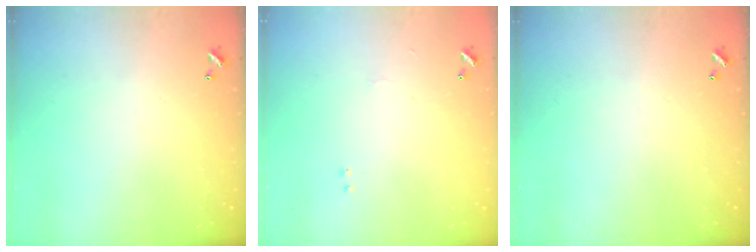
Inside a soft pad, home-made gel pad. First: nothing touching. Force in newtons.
{"total": 1.8, "press": 1.8, "slide": 0.6}
{"total": 0.0}